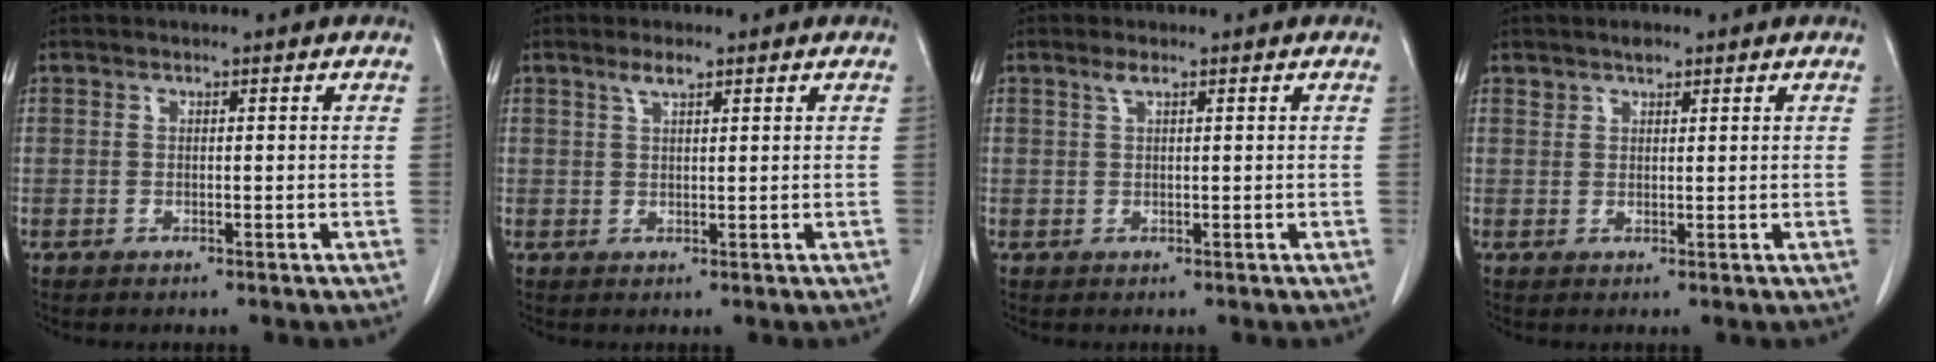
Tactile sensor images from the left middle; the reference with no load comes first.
{"total": 2.0, "force": [1.4, 0.4, 1.4], "torque": [-0.030, 0.003, 0.029]}
{"total": 1.1, "force": [0.7, 0.2, 0.8], "torque": [-0.020, 0.004, 0.016]}
{"total": 1.5, "force": [1.2, 0.6, 0.6], "torque": [-0.014, 0.002, 0.021]}